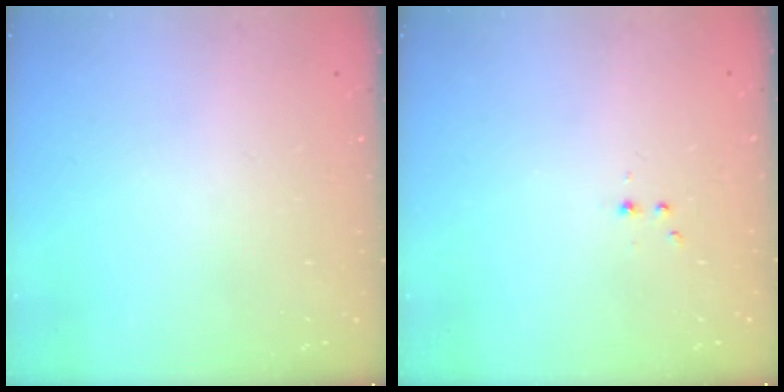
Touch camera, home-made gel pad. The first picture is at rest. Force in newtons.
{"total": 2.2, "press": 1.9, "slide": 1.0}